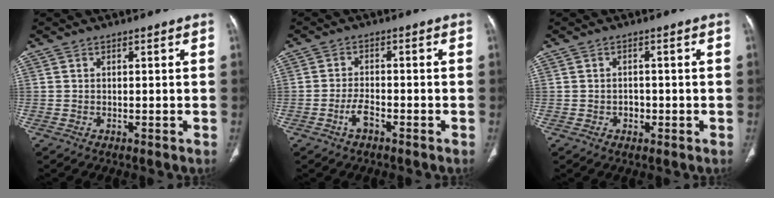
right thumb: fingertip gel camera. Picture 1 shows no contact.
{"total": 3.1, "force": [-1.8, 1.2, 2.1], "torque": [-0.042, 0.016, -0.037]}
{"total": 2.0, "force": [-0.6, 1.7, 0.9], "torque": [-0.003, 0.006, -0.009]}